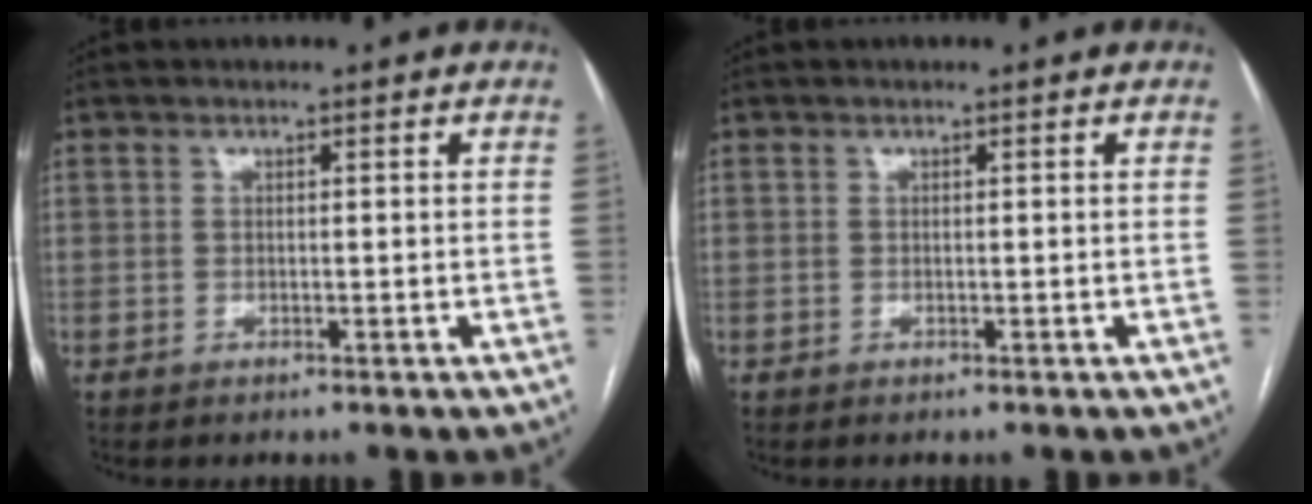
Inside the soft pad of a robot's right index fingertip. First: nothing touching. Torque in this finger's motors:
{"motor_torque": [0.00, 0.00, 0.00, 0.00]}